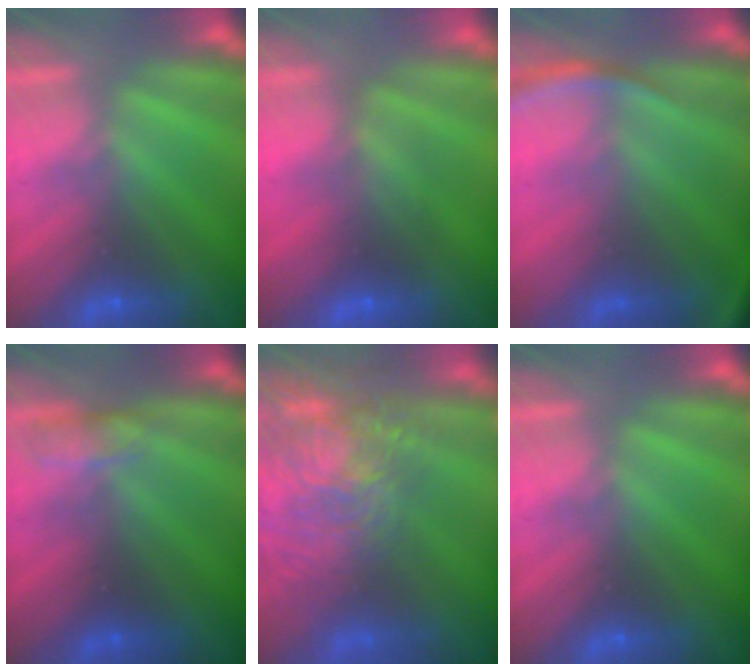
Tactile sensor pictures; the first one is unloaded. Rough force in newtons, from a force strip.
{"total": 2.6}
{"total": 2.7}
{"total": 2.7}
{"total": 7.6}
{"total": 0.0}